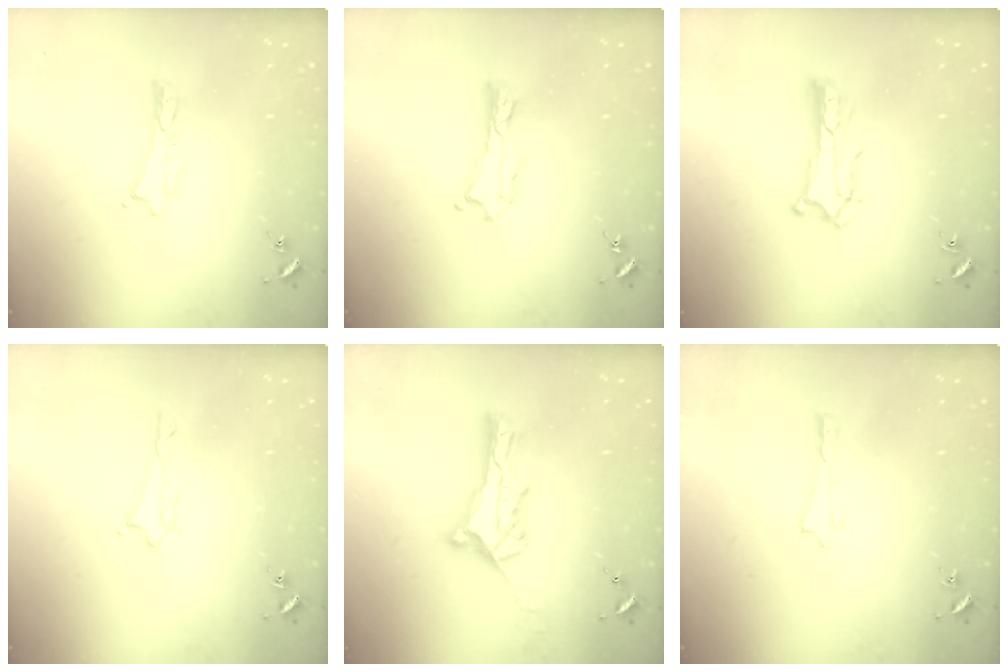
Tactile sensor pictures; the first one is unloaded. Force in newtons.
{"total": 1.2, "press": 1.2, "slide": 0.2}
{"total": 4.6, "press": 4.6, "slide": 0.4}
{"total": 1.6, "press": 1.6, "slide": 0.1}
{"total": 6.0, "press": 6.0, "slide": 0.4}
{"total": 0.0}